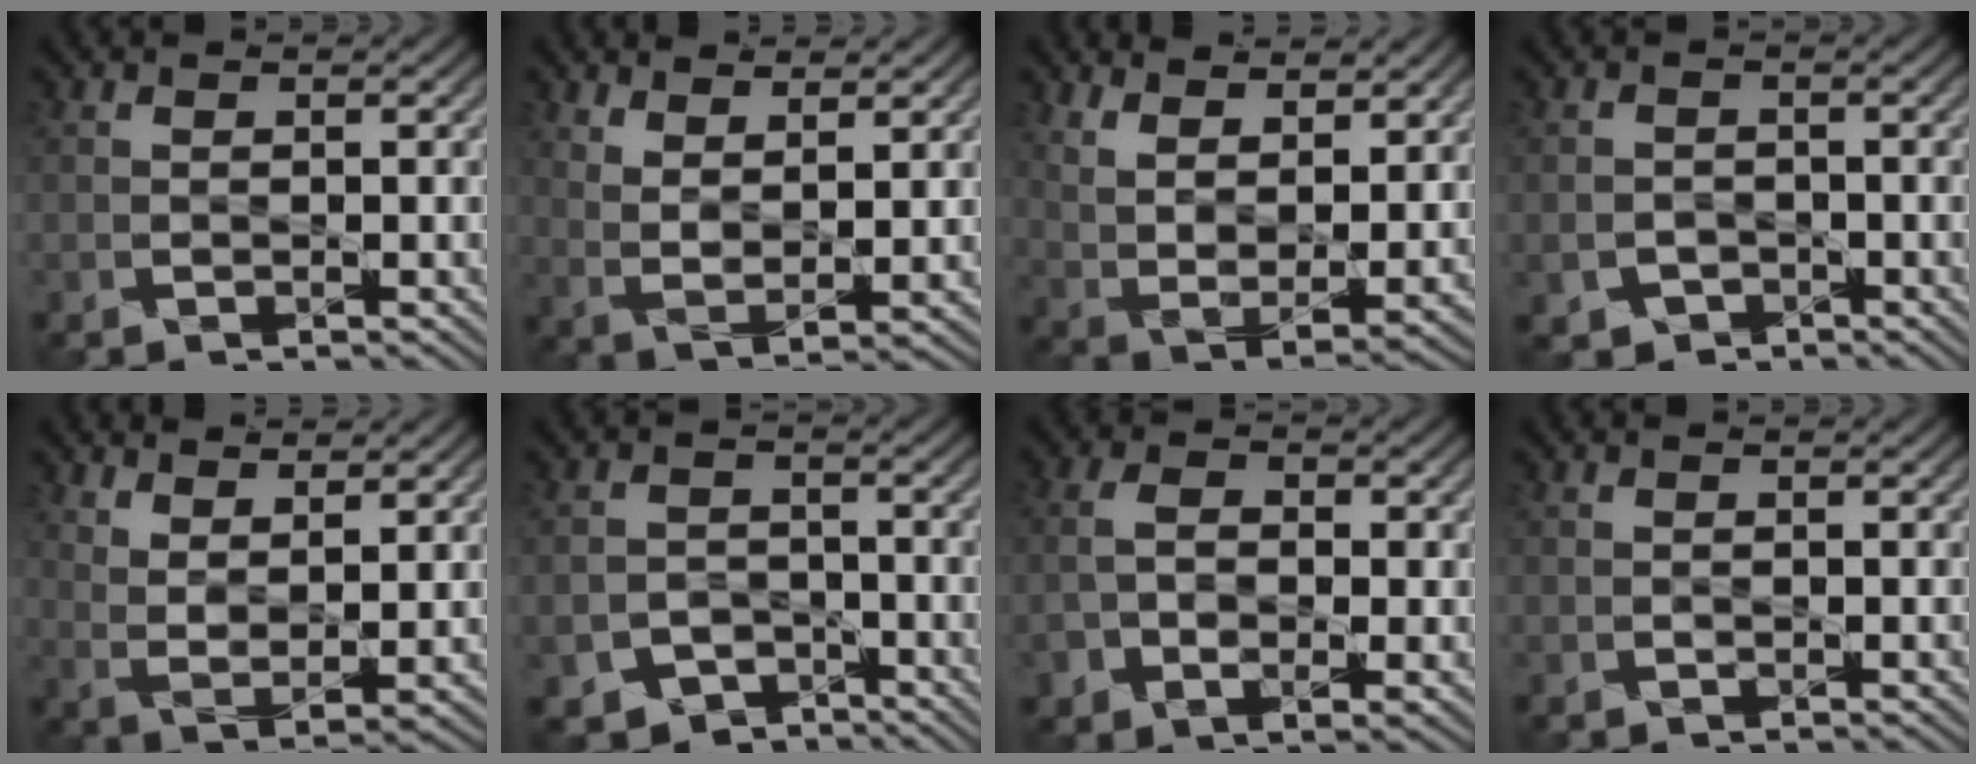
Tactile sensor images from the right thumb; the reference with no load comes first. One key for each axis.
{"total": 4.7, "fx": 3.4, "fy": 1.1, "fz": 3.1, "tx": -0.070, "ty": -0.015, "tz": 0.071}
{"total": 8.2, "fx": 5.7, "fy": 2.9, "fz": 5.1, "tx": -0.114, "ty": -0.015, "tz": 0.113}
{"total": 2.6, "fx": -1.4, "fy": 2.1, "fz": 0.7, "tx": -0.015, "ty": -0.008, "tz": -0.027}
{"total": 5.2, "fx": 3.8, "fy": 1.3, "fz": 3.3, "tx": -0.072, "ty": -0.016, "tz": 0.080}
{"total": 4.8, "fx": -3.1, "fy": 3.4, "fz": 1.4, "tx": -0.027, "ty": -0.008, "tz": -0.051}
{"total": 5.6, "fx": -0.7, "fy": 3.7, "fz": 4.1, "tx": -0.086, "ty": -0.009, "tz": -0.007}
{"total": 0.0}